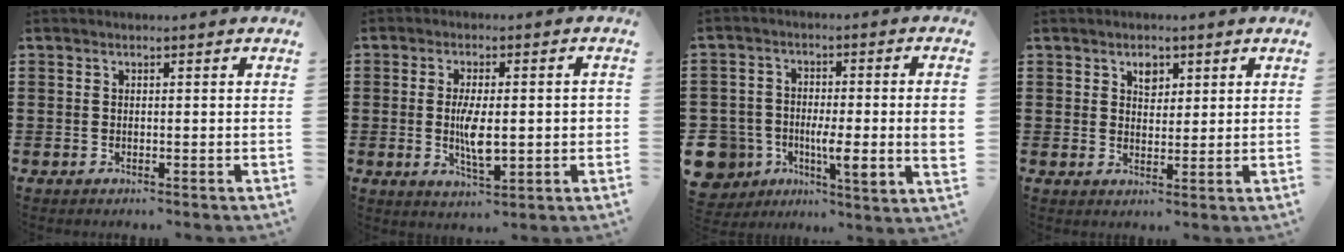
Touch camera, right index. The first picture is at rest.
{"total": 7.0, "force": [-0.2, 2.0, 6.7], "torque": [-0.138, -0.004, -0.011]}
{"total": 8.0, "force": [-2.1, 5.3, 5.6], "torque": [-0.135, -0.007, -0.040]}
{"total": 2.6, "force": [1.5, 1.7, 1.3], "torque": [-0.015, -0.001, 0.025]}